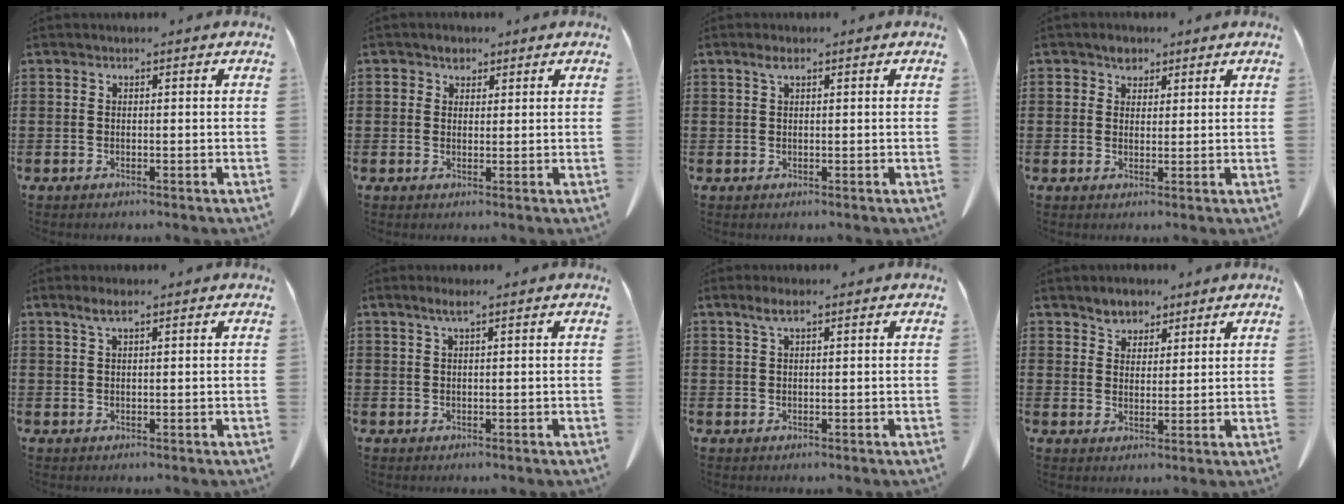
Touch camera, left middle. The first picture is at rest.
{"total": 2.0, "force": [1.4, 1.3, 0.6], "torque": [-0.008, -0.001, 0.025]}
{"total": 1.5, "force": [0.7, 0.5, 1.2], "torque": [-0.027, 0.001, 0.013]}
{"total": 2.6, "force": [1.9, 1.6, 0.7], "torque": [-0.012, 0.001, 0.036]}
{"total": 2.1, "force": [1.3, 0.3, 1.6], "torque": [-0.034, 0.000, 0.024]}
{"total": 1.8, "force": [1.0, -0.1, 1.5], "torque": [-0.030, -0.003, 0.019]}
{"total": 2.3, "force": [1.3, 0.4, 1.8], "torque": [-0.039, 0.002, 0.023]}
{"total": 4.1, "force": [3.3, 2.3, 0.0], "torque": [-0.020, -0.002, 0.062]}